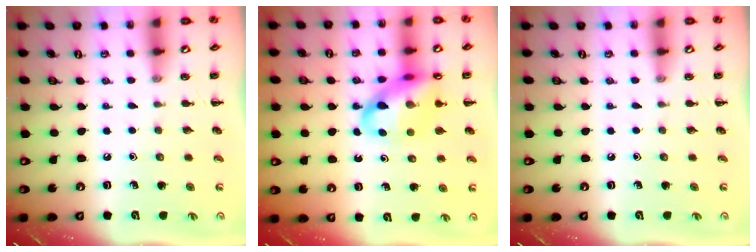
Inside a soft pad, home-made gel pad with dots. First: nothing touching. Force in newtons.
{"total": 16.0, "press": 15.5, "slide": 4.0}
{"total": 0.0}